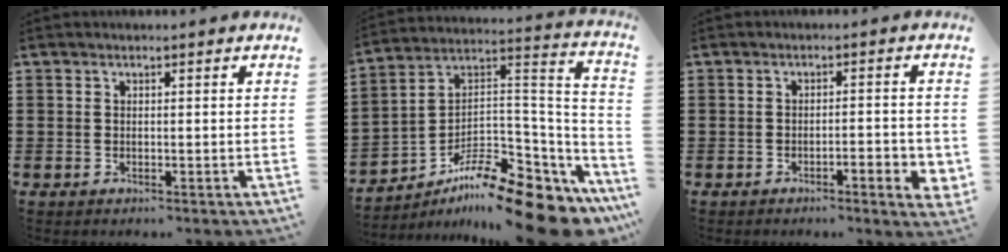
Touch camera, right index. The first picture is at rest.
{"total": 11.9, "force": [-9.6, 2.3, 6.6], "torque": [-0.096, 0.021, -0.176]}
{"total": 3.6, "force": [-1.5, 0.7, 3.2], "torque": [-0.050, -0.001, -0.024]}